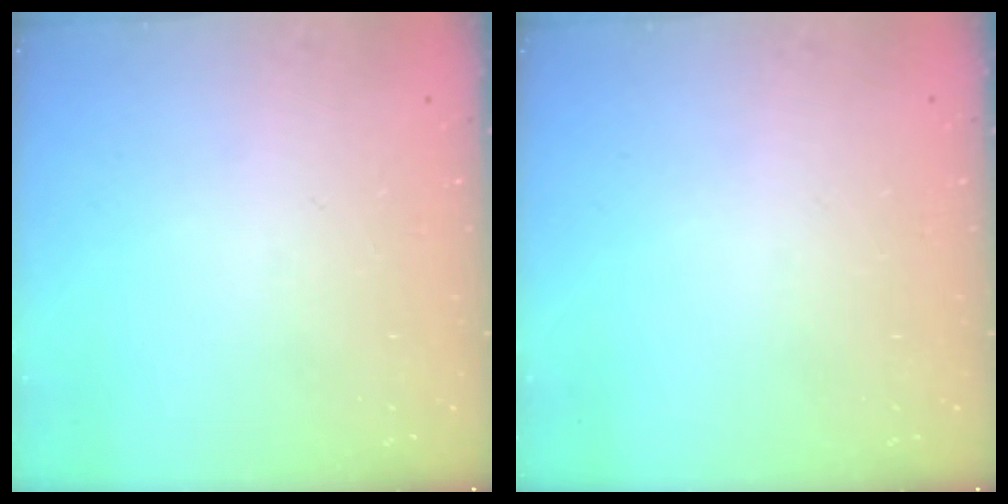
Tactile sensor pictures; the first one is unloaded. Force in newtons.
{"total": 0.0}